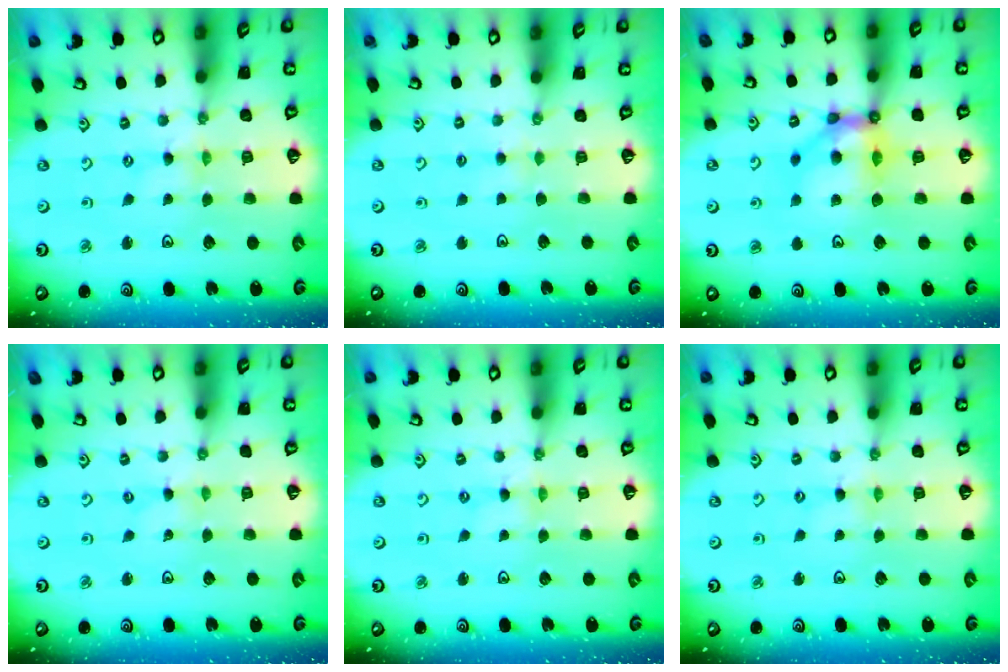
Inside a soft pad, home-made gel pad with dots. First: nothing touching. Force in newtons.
{"total": 2.7, "press": 2.6, "slide": 0.4}
{"total": 10.4, "press": 10.3, "slide": 1.8}
{"total": 0.0}
{"total": 0.0}
{"total": 2.2, "press": 2.2, "slide": 0.4}